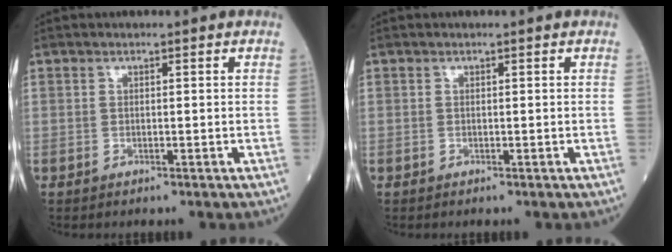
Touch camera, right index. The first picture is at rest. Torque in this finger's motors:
{"motor_torque": [0.02, 0.01, 0.01, 0.00]}